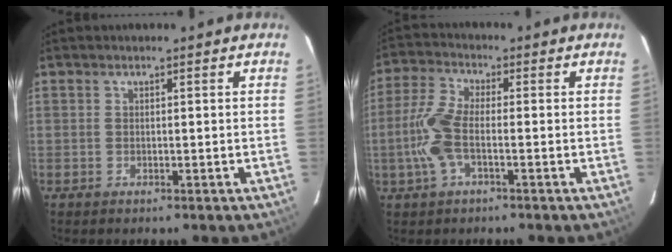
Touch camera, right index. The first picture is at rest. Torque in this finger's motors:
{"motor_torque": [1.09, -0.58, 0.71, 0.19]}